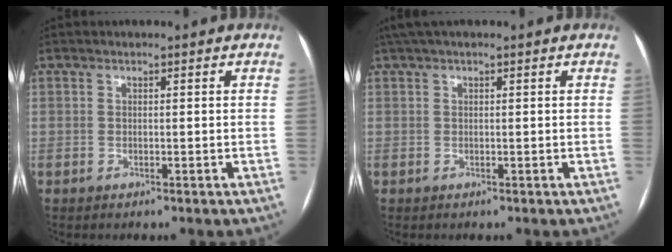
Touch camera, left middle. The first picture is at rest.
{"total": 3.5, "force": [2.6, 0.4, 2.3], "torque": [-0.042, 0.042, 0.048]}